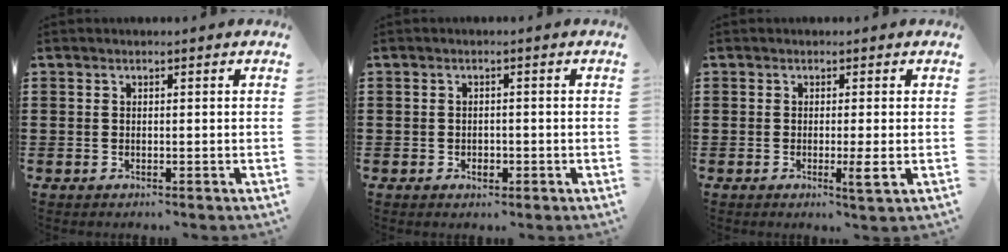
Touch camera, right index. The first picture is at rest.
{"total": 1.3, "force": [-0.5, 0.8, 0.9], "torque": [-0.018, -0.002, -0.010]}
{"total": 2.7, "force": [-0.4, -0.1, 2.6], "torque": [-0.047, -0.008, -0.008]}